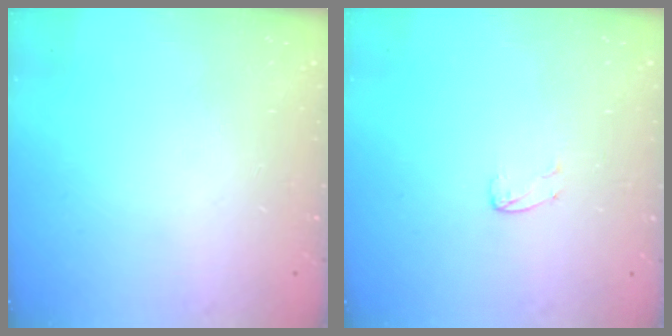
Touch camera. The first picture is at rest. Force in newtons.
{"total": 3.2, "press": 3.2, "slide": 0.3}